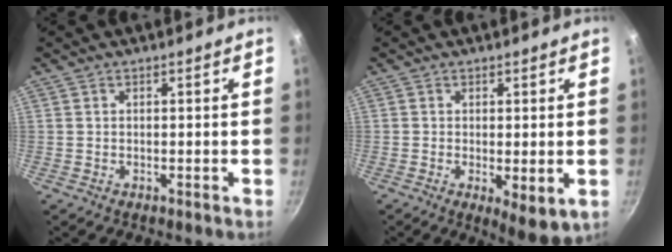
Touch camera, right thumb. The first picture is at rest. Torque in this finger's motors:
{"motor_torque": [0.00, 0.09, -0.07, -0.08, 0.03]}